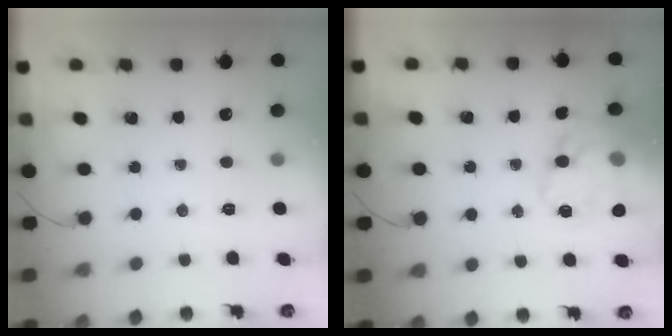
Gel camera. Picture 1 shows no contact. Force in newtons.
{"total": 18.4, "press": 18.2, "slide": 2.5}